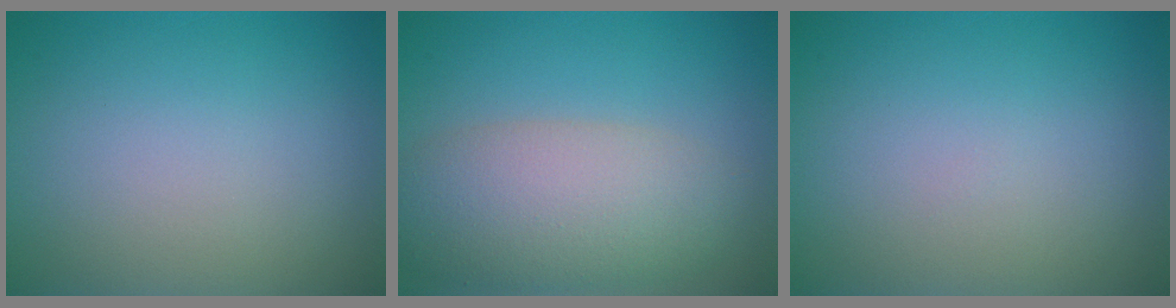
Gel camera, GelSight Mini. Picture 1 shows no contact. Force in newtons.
{"total": 6.8, "press": 6.8, "slide": 0.5}
{"total": 0.0}